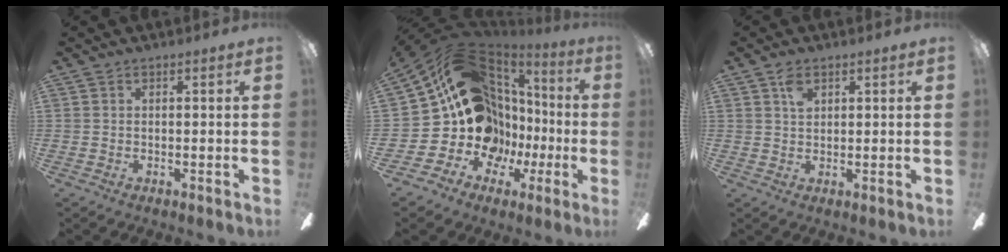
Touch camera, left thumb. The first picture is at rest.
{"total": 19.3, "force": [3.9, 16.4, 9.4], "torque": [-0.175, -0.057, 0.111]}
{"total": 3.2, "force": [1.8, 1.9, 1.8], "torque": [-0.025, -0.003, 0.029]}